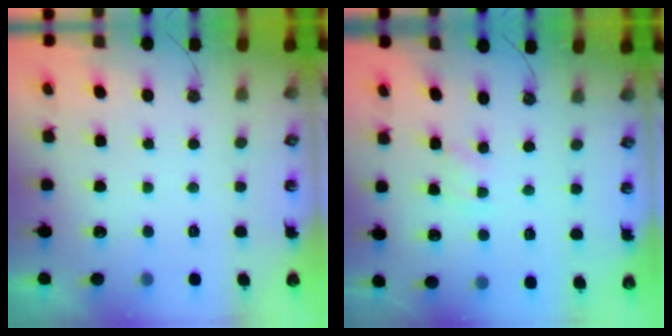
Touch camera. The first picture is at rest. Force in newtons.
{"total": 1.5, "press": 1.5, "slide": 0.3}